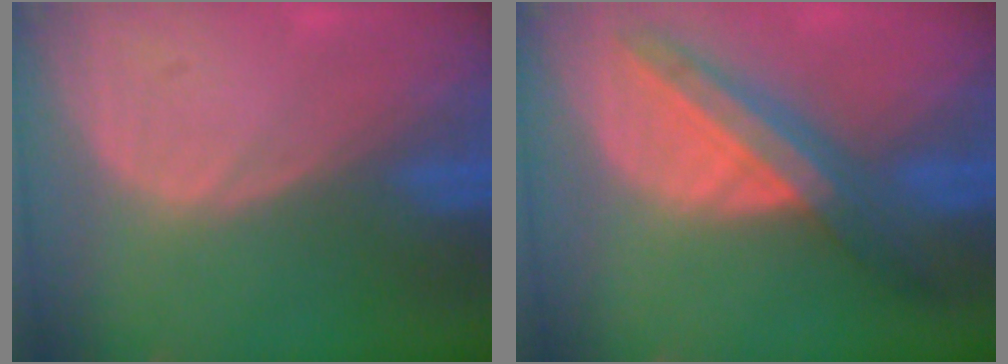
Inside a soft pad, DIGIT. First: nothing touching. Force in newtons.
{"total": 8.2, "press": 7.3, "slide": 3.7}